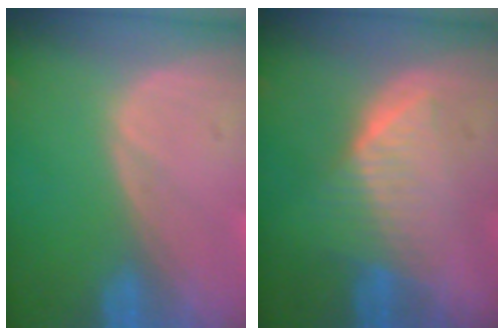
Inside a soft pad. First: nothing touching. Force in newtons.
{"total": 6.4, "press": 6.0, "slide": 2.2}